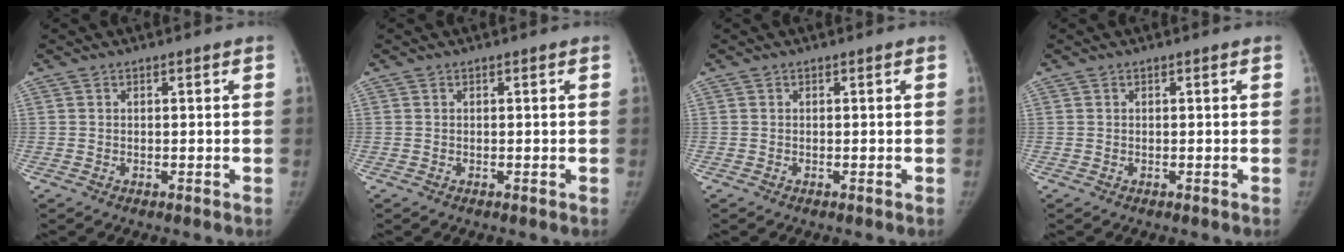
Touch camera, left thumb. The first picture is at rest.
{"total": 0.0}
{"total": 0.0}
{"total": 0.0}